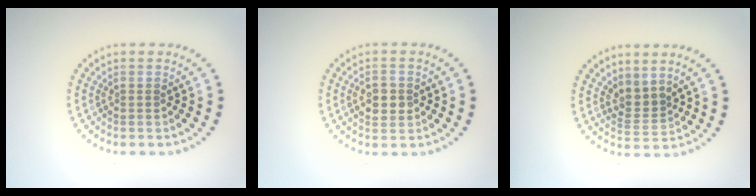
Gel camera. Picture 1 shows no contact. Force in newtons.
{"total": 2.9, "press": 2.9, "slide": 0.1}
{"total": 2.1, "press": 1.4, "slide": 1.6}